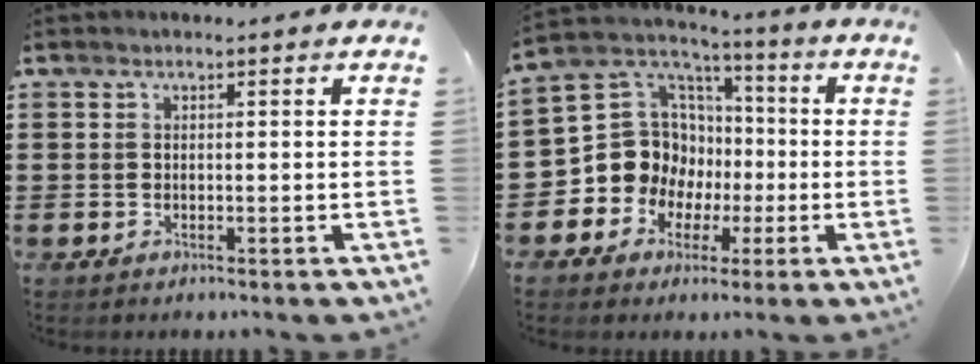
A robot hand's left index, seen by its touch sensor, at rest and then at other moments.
{"total": 12.5, "force": [-0.9, 11.6, 4.5], "torque": [-0.136, -0.013, -0.007]}